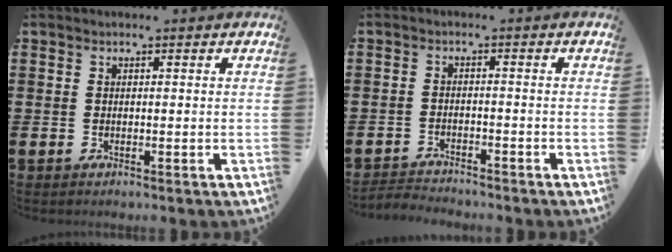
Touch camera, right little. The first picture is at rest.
{"total": 2.2, "force": [-2.2, 0.0, -0.2], "torque": [-0.003, 0.002, -0.048]}